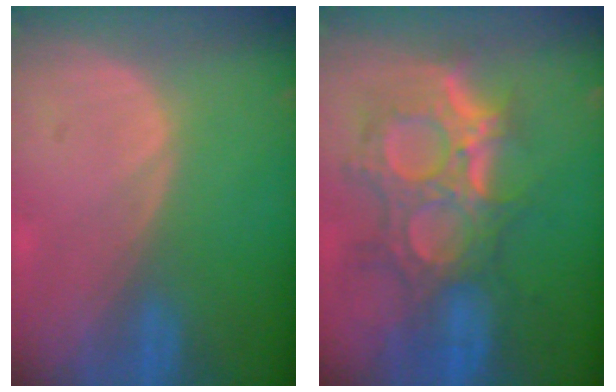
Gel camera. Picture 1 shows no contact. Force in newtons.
{"total": 11.9, "press": 10.6, "slide": 5.2}